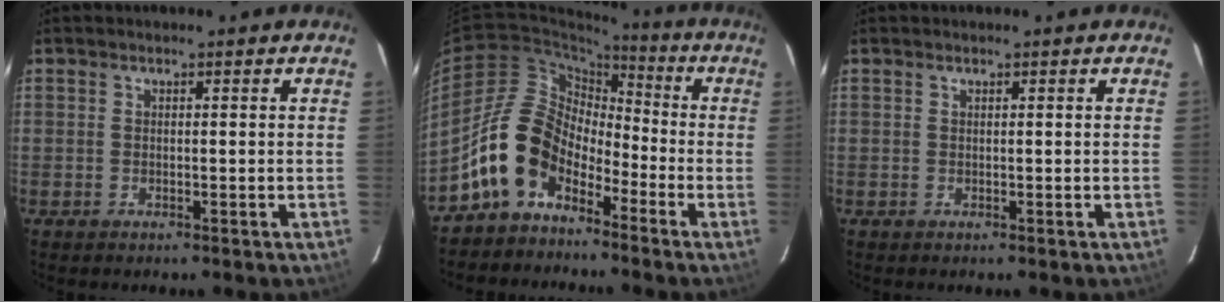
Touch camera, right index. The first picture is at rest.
{"total": 12.4, "force": [-7.1, 8.2, 6.0], "torque": [-0.115, 0.024, -0.131]}
{"total": 0.0}